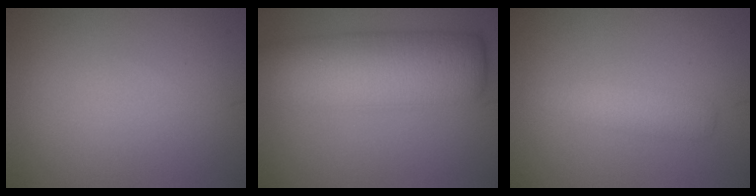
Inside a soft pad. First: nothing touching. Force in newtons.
{"total": 10.1, "press": 10.1, "slide": 0.2}
{"total": 2.3, "press": 2.3, "slide": 0.0}